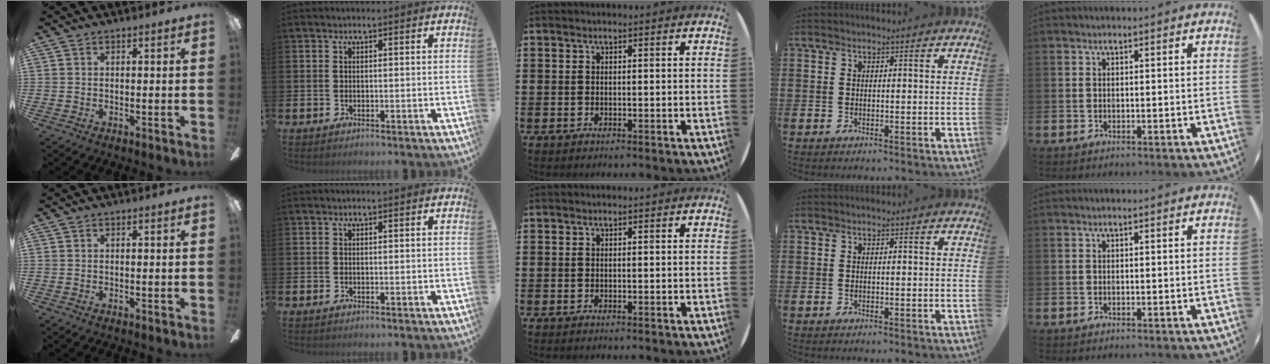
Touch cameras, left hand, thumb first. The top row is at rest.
{}